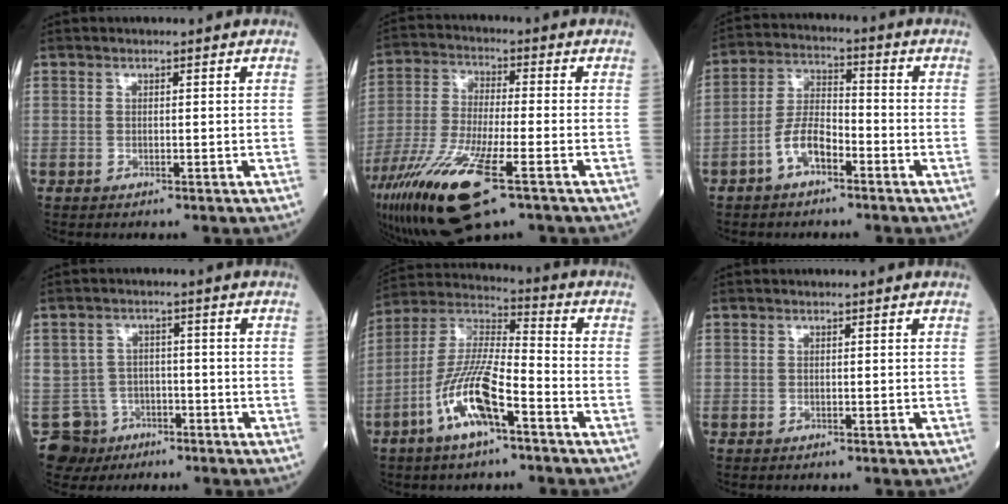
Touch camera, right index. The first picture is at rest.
{"total": 17.0, "force": [-9.0, 3.1, 14.0], "torque": [-0.305, -0.044, -0.163]}
{"total": 6.7, "force": [-3.4, 2.8, 5.1], "torque": [-0.106, 0.013, -0.068]}
{"total": 6.2, "force": [-2.9, 5.5, -0.2], "torque": [0.003, 0.010, -0.045]}
{"total": 12.7, "force": [-5.9, 2.7, 10.9], "torque": [-0.228, 0.001, -0.114]}
{"total": 0.0}